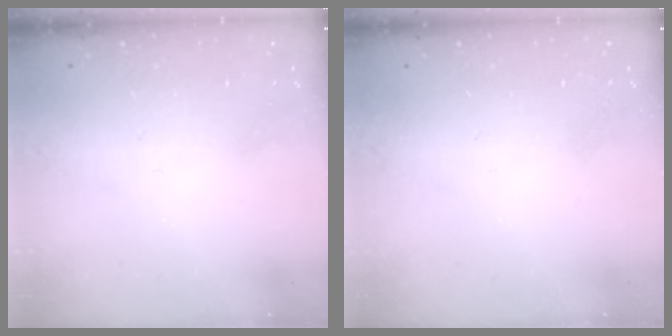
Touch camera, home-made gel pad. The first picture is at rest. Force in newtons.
{"total": 0.0}